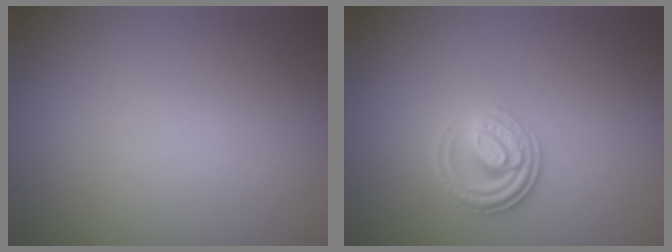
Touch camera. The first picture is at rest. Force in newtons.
{"total": 3.0, "press": 2.4, "slide": 1.8}